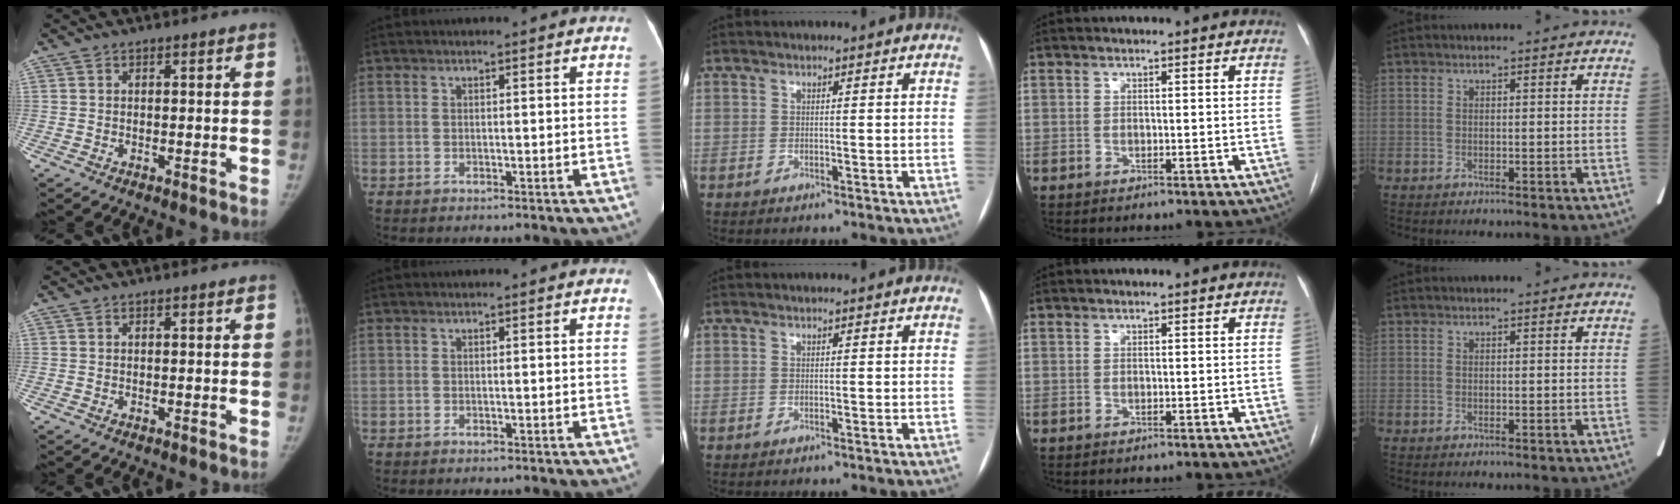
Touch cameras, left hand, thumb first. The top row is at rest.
{}